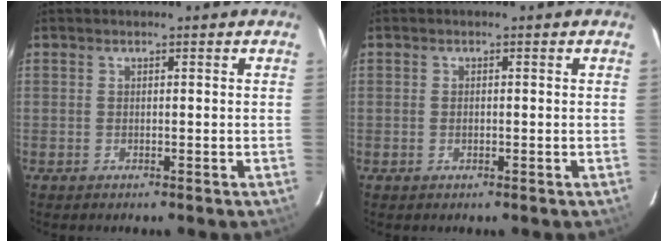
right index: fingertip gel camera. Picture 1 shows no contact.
{"total": 0.7, "force": [-0.2, 0.5, 0.5], "torque": [-0.007, 0.000, -0.003]}